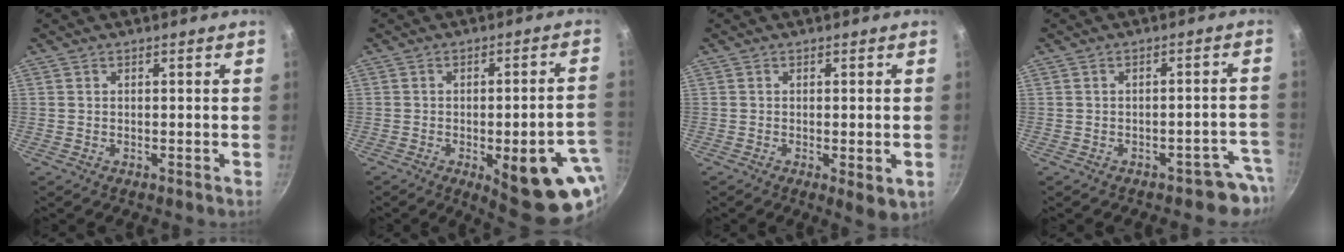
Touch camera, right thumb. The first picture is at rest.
{"total": 19.2, "force": [-6.7, 6.5, 16.8], "torque": [-0.156, 0.009, -0.076]}
{"total": 4.2, "force": [-1.1, 1.3, 3.8], "torque": [-0.057, -0.015, -0.012]}
{"total": 4.5, "force": [-3.6, 2.4, 1.5], "torque": [0.029, 0.045, -0.035]}